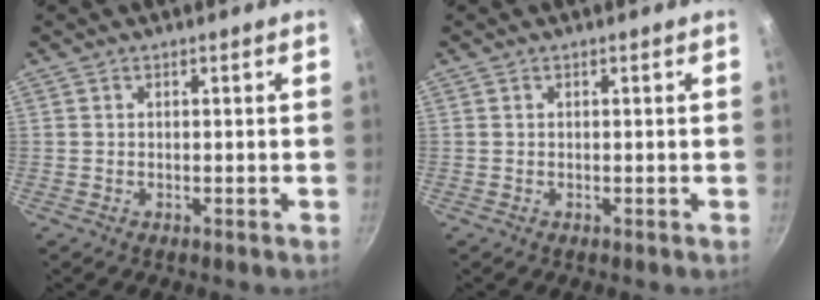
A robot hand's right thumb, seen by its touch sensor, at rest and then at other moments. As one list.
[{"total": 0.0}]